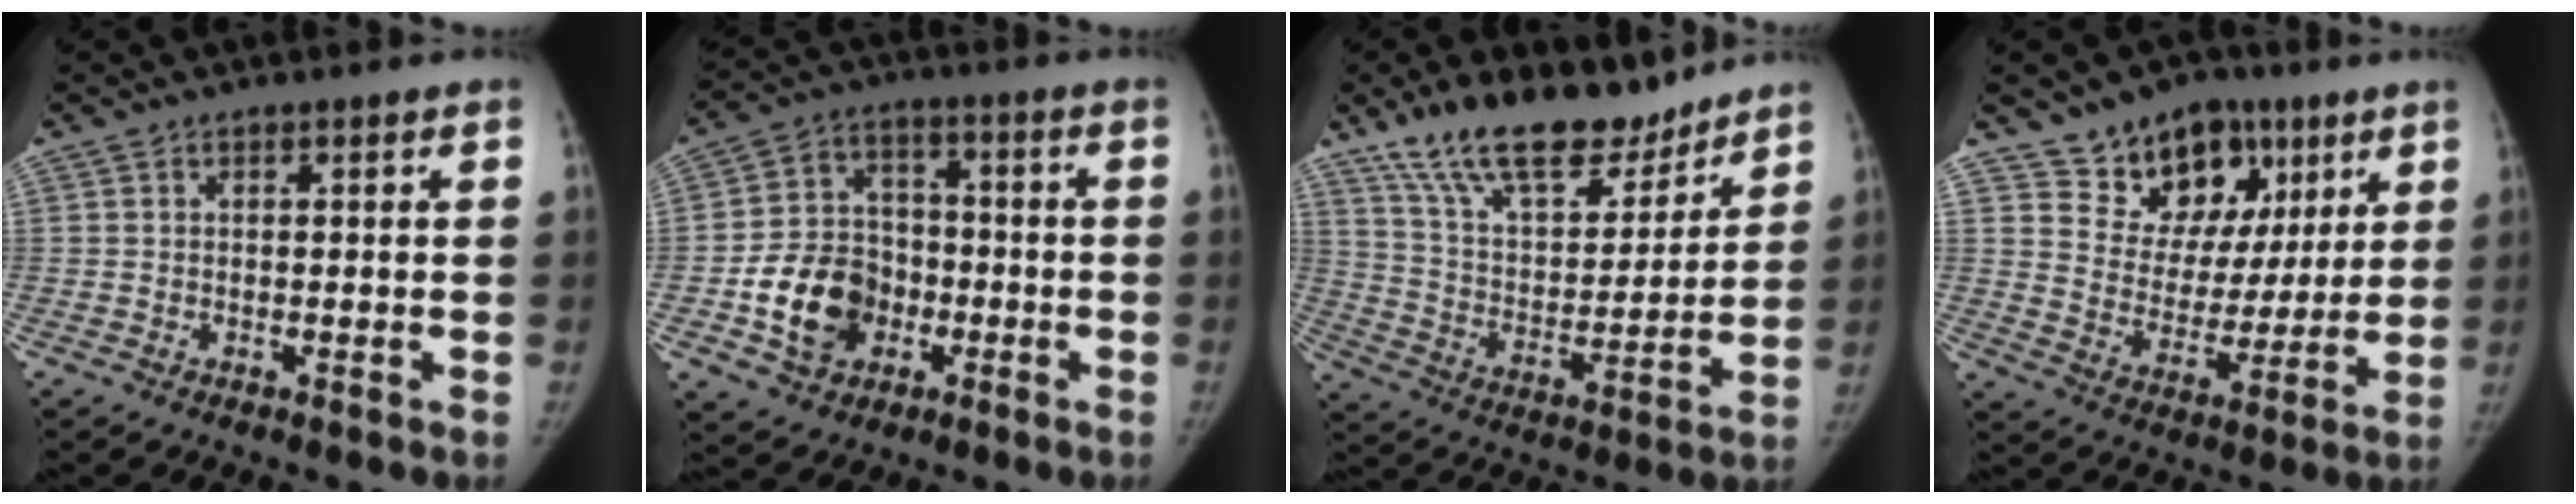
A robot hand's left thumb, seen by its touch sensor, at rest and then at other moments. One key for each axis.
{"total": 13.5, "fx": -4.0, "fy": 10.8, "fz": 7.1, "tx": -0.089, "ty": 0.026, "tz": -0.069}
{"total": 19.2, "fx": 14.9, "fy": 7.7, "fz": 9.4, "tx": -0.128, "ty": -0.075, "tz": 0.264}
{"total": 15.7, "fx": 9.5, "fy": 10.9, "fz": 6.2, "tx": -0.042, "ty": -0.042, "tz": 0.159}